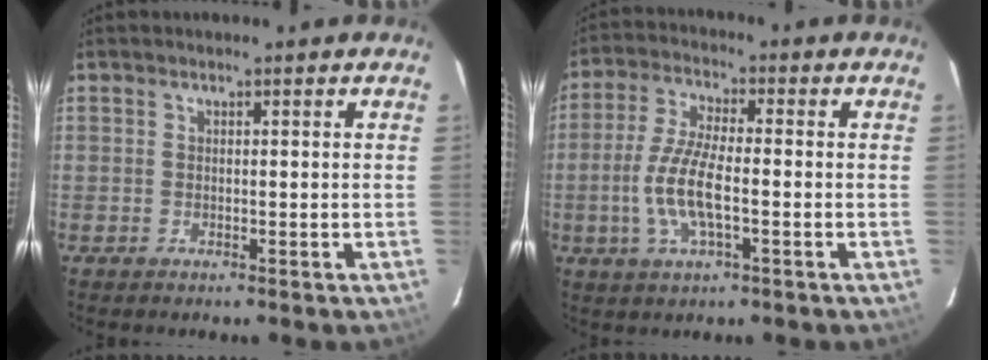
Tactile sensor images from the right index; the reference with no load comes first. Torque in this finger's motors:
{"motor_torque": [1.27, -0.48, 0.73, 0.21]}